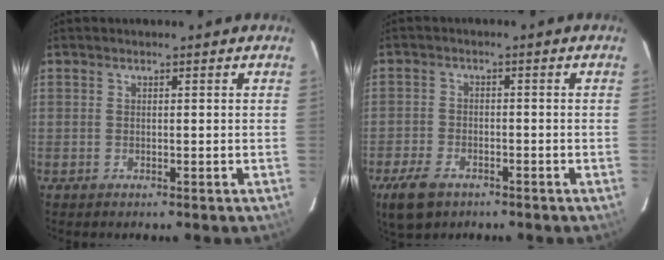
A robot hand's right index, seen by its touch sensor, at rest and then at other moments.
{"total": 7.6, "force": [-4.9, 4.3, 3.8], "torque": [-0.106, -0.010, -0.088]}